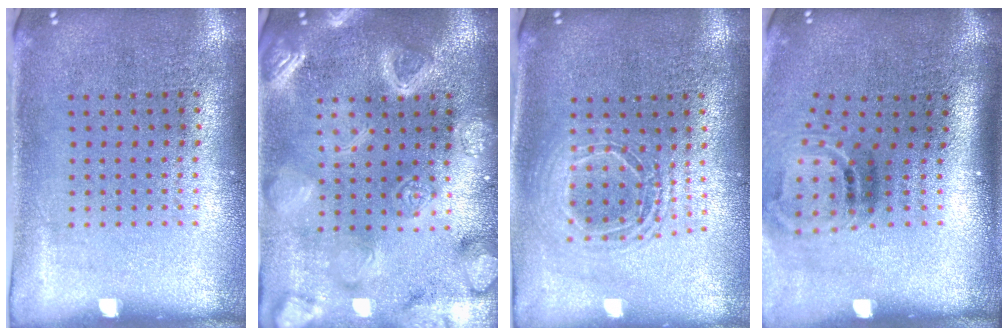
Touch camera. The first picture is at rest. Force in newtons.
{"total": 4.0, "press": 4.0, "slide": 0.5}
{"total": 1.5, "press": 1.3, "slide": 0.8}
{"total": 2.0, "press": 1.2, "slide": 1.6}